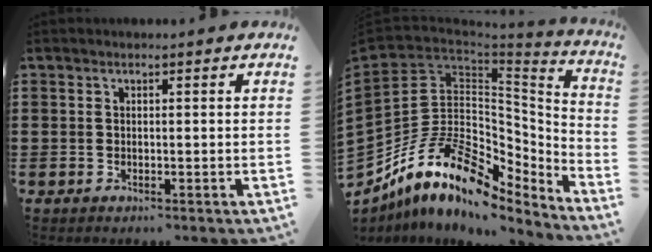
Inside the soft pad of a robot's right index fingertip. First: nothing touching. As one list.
[{"total": 16.1, "force": [-6.0, 10.9, 10.2], "torque": [-0.241, 0.006, -0.108]}]